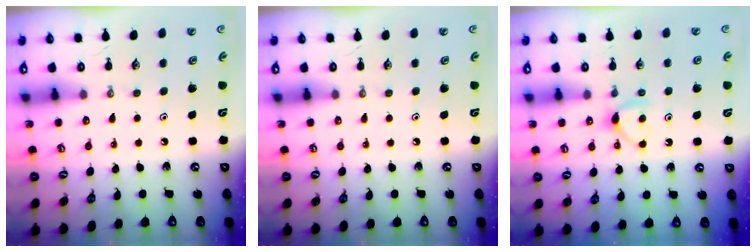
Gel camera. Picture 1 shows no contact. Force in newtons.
{"total": 0.0}
{"total": 5.5, "press": 5.4, "slide": 0.7}